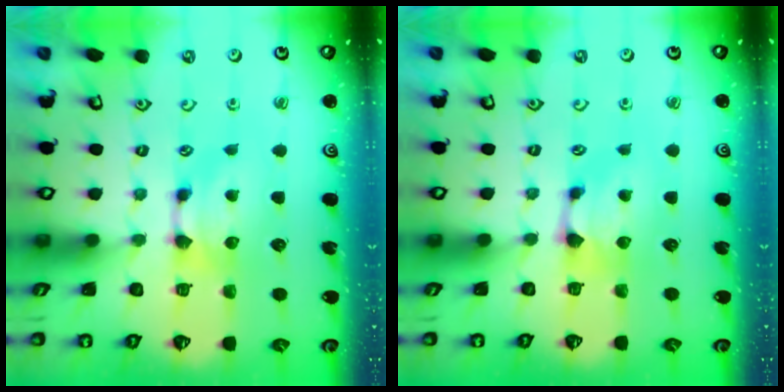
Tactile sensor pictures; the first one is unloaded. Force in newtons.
{"total": 0.9, "press": 0.7, "slide": 0.6}